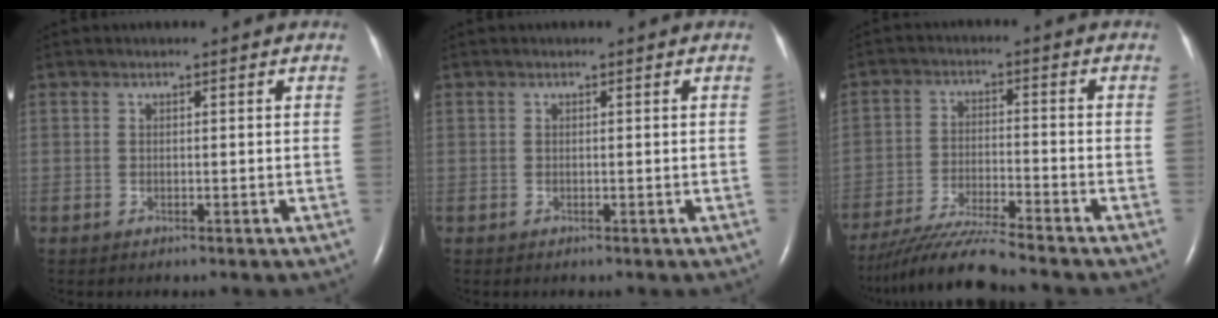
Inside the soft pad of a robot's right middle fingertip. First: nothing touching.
{"total": 0.0}
{"total": 9.4, "force": [-8.5, -1.2, 3.9], "torque": [-0.071, -0.026, -0.158]}